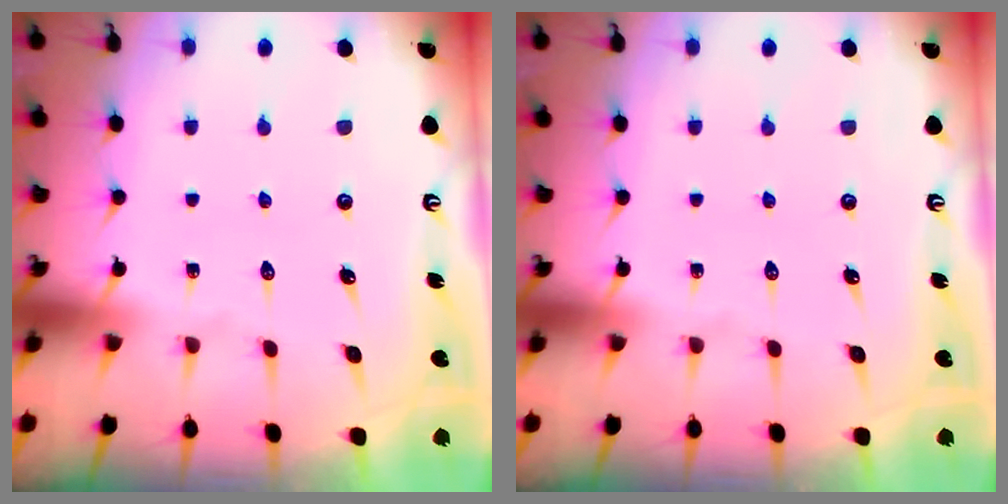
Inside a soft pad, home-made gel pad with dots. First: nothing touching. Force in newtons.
{"total": 0.0}